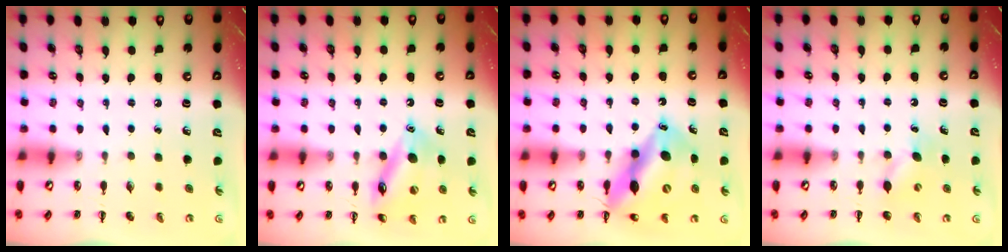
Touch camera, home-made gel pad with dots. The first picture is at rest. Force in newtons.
{"total": 14.6, "press": 14.4, "slide": 2.0}
{"total": 15.1, "press": 14.4, "slide": 4.5}
{"total": 5.4, "press": 5.2, "slide": 1.6}